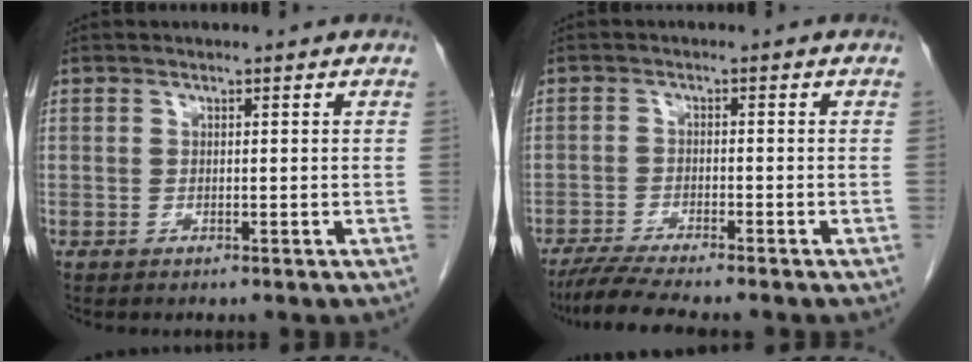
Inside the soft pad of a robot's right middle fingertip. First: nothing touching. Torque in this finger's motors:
{"motor_torque": [0.03, -0.01, 0.02, 0.06]}